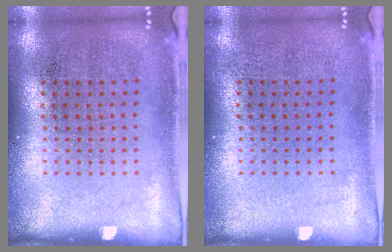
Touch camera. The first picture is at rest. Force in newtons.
{"total": 0.0}